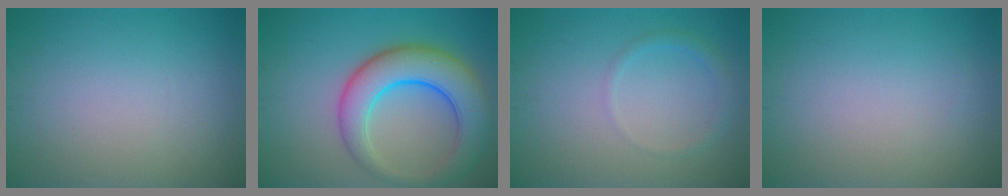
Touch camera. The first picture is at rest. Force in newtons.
{"total": 8.1, "press": 8.0, "slide": 0.5}
{"total": 1.3, "press": 1.3, "slide": 0.0}
{"total": 0.0}